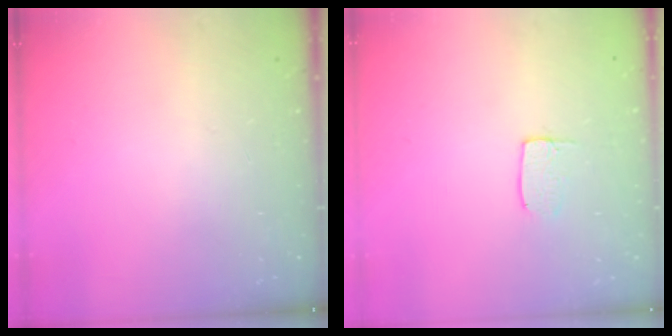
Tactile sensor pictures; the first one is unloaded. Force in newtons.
{"total": 3.8, "press": 3.8, "slide": 0.2}